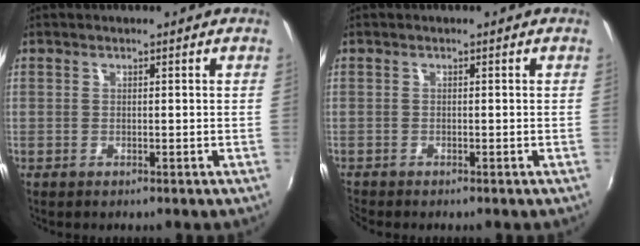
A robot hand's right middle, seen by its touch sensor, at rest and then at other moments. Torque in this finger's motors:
{"motor_torque": [0.04, -0.04, 0.00, 0.01]}